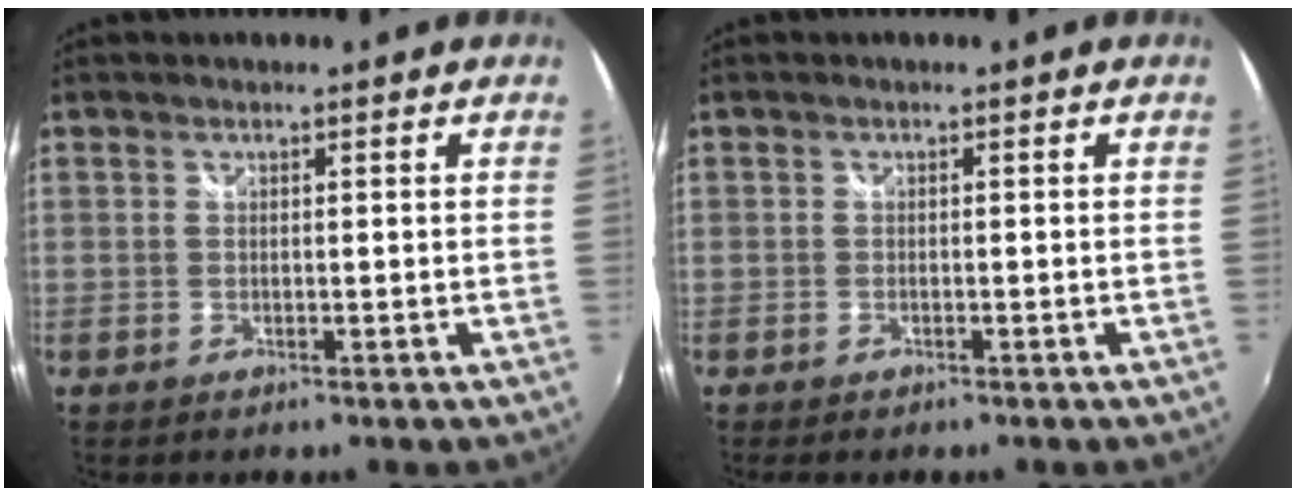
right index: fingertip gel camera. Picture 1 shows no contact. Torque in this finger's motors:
{"motor_torque": [0.21, -0.09, 0.10, 0.03]}